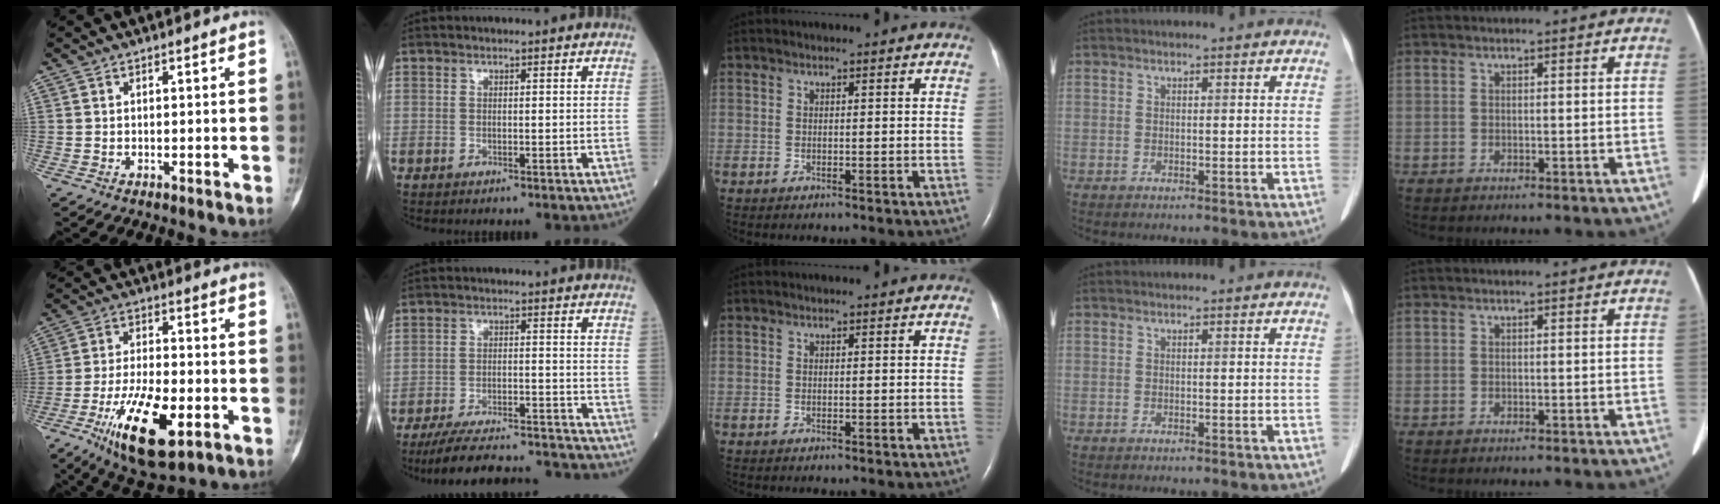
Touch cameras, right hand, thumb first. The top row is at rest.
{"thumb": {"total": 16.7, "force": [-6.6, 6.7, 13.8], "torque": [-0.240, 0.011, -0.103]}, "index": {"total": 18.7, "force": [-17.7, 2.0, 5.8], "torque": [-0.097, 0.000, -0.249]}}